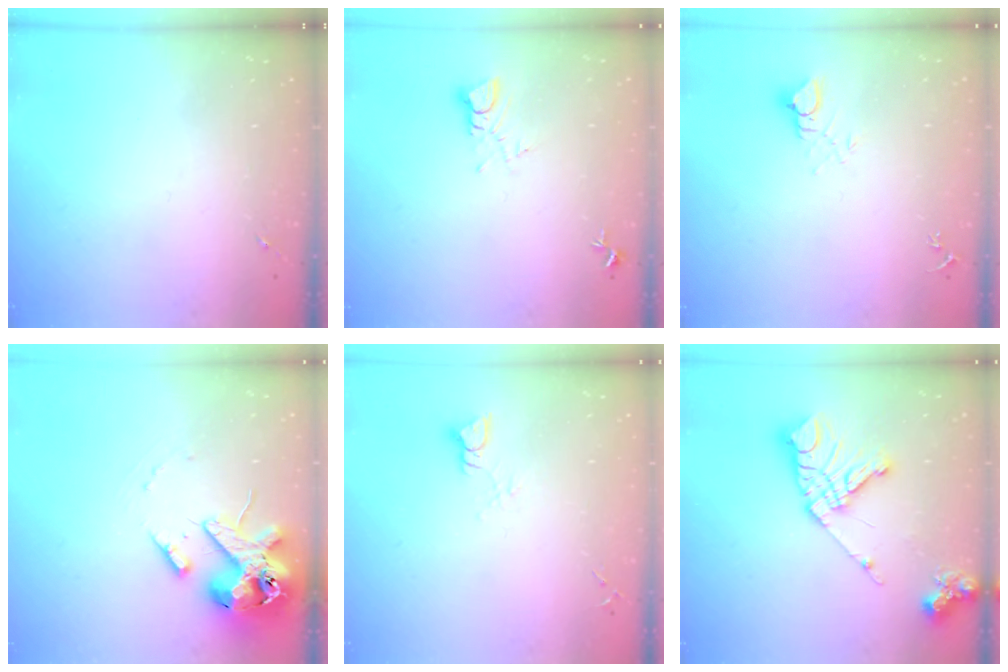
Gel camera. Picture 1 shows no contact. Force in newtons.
{"total": 3.9, "press": 3.9, "slide": 0.2}
{"total": 4.3, "press": 4.3, "slide": 0.3}
{"total": 15.6, "press": 15.4, "slide": 2.4}
{"total": 3.6, "press": 3.6, "slide": 0.4}
{"total": 16.4, "press": 16.3, "slide": 1.9}